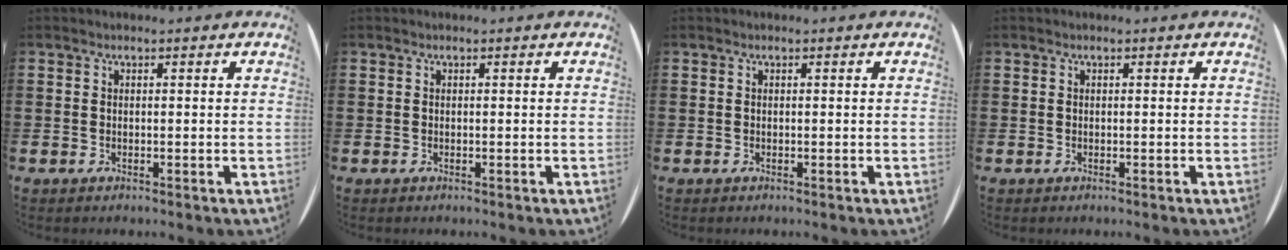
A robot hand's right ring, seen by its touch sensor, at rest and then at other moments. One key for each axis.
{"total": 0.0}
{"total": 0.0}
{"total": 0.0}